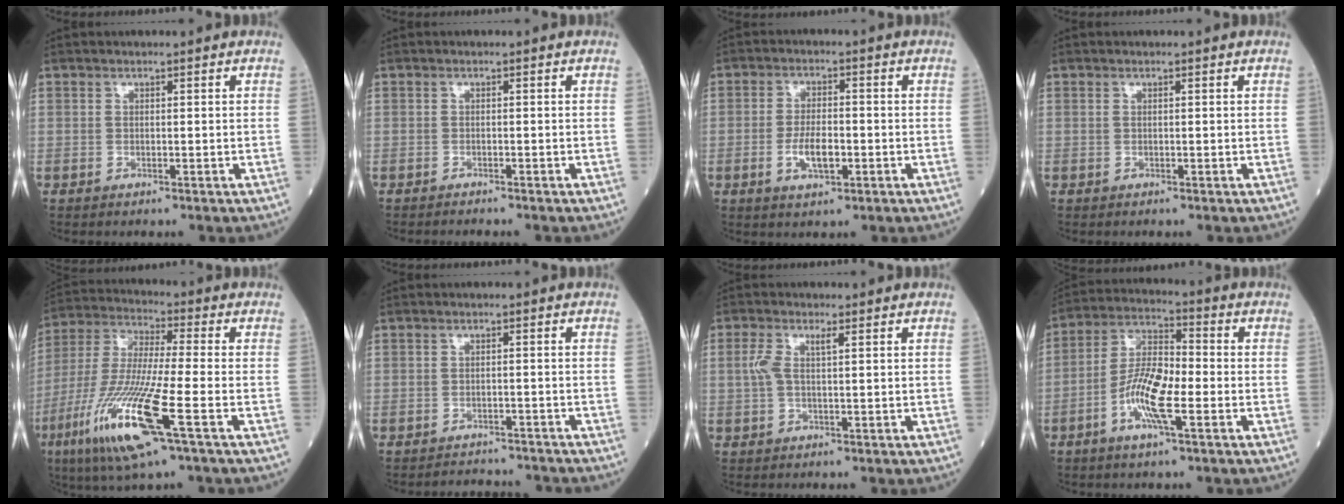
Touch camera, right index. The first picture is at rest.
{"total": 1.9, "force": [-1.7, 0.0, 0.7], "torque": [-0.010, -0.002, -0.022]}
{"total": 5.0, "force": [-1.5, 1.9, 4.4], "torque": [-0.084, -0.001, -0.022]}
{"total": 0.0}
{"total": 16.7, "force": [-7.0, 0.9, 15.2], "torque": [-0.330, -0.030, -0.134]}
{"total": 5.8, "force": [-5.7, 0.9, 0.4], "torque": [-0.002, 0.002, -0.072]}
{"total": 3.4, "force": [0.9, 0.9, 3.1], "torque": [-0.082, 0.018, 0.019]}
{"total": 9.9, "force": [-3.3, 2.1, 9.1], "torque": [-0.178, 0.004, -0.068]}